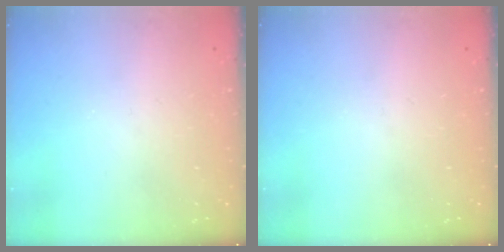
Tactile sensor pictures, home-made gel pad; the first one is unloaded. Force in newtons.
{"total": 0.0}